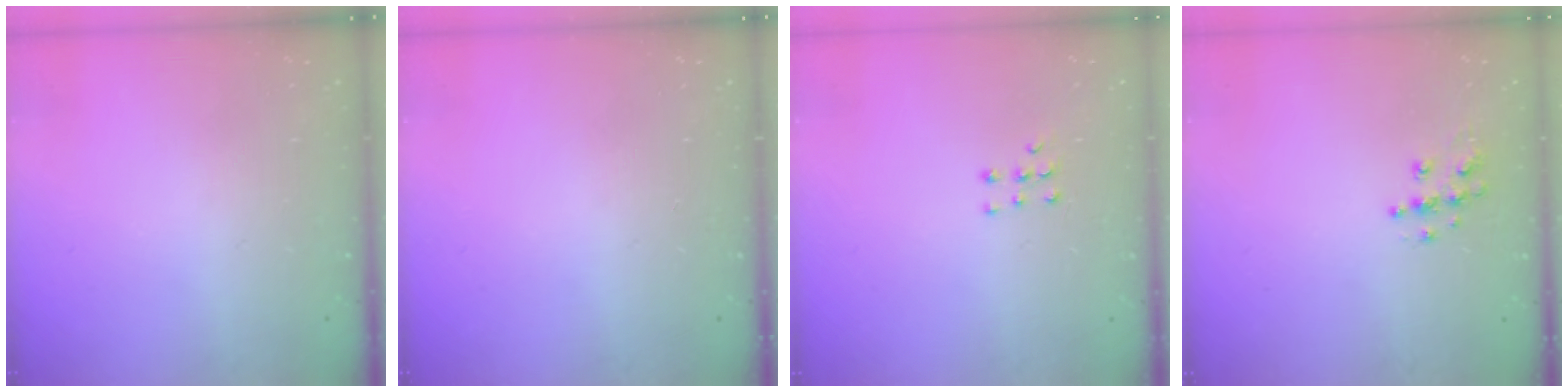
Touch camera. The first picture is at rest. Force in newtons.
{"total": 0.0}
{"total": 5.5, "press": 5.5, "slide": 0.9}
{"total": 7.8, "press": 7.8, "slide": 0.2}